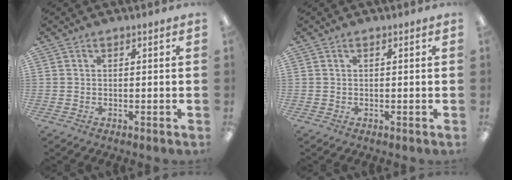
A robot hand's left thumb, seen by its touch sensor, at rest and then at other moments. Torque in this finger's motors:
{"motor_torque": [0.00, 0.00, -0.04, -0.04, 0.00]}